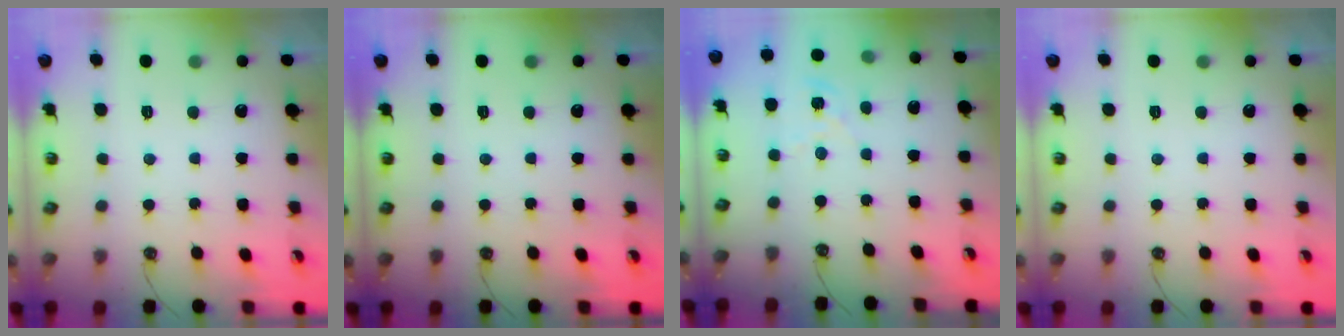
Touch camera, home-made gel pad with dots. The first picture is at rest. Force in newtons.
{"total": 0.0}
{"total": 1.4, "press": 1.4, "slide": 0.2}
{"total": 0.0}